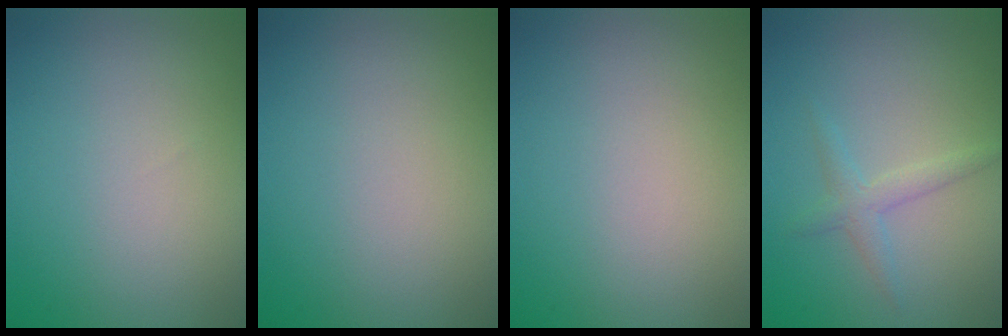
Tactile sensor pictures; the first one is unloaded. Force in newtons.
{"total": 0.0}
{"total": 0.0}
{"total": 1.7, "press": 1.7, "slide": 0.1}